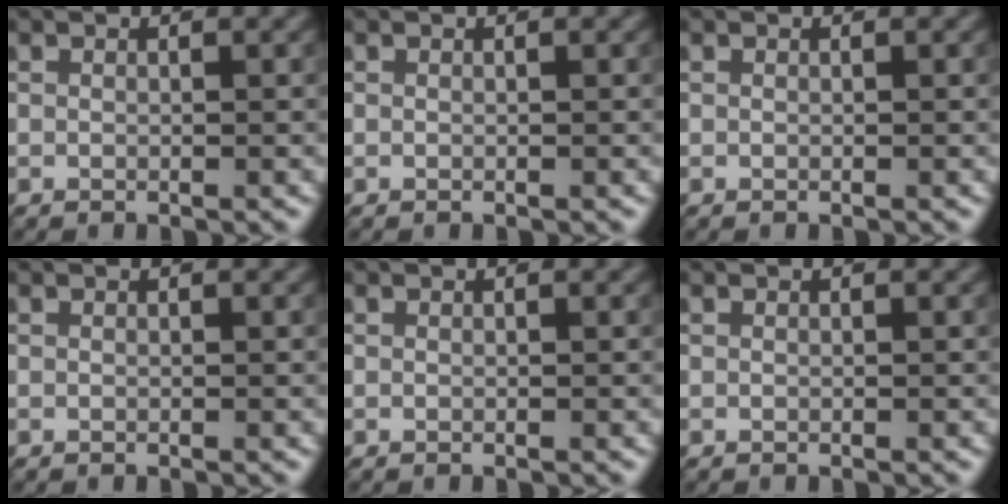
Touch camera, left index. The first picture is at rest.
{"total": 0.0}
{"total": 0.0}
{"total": 0.0}
{"total": 0.0}
{"total": 0.0}